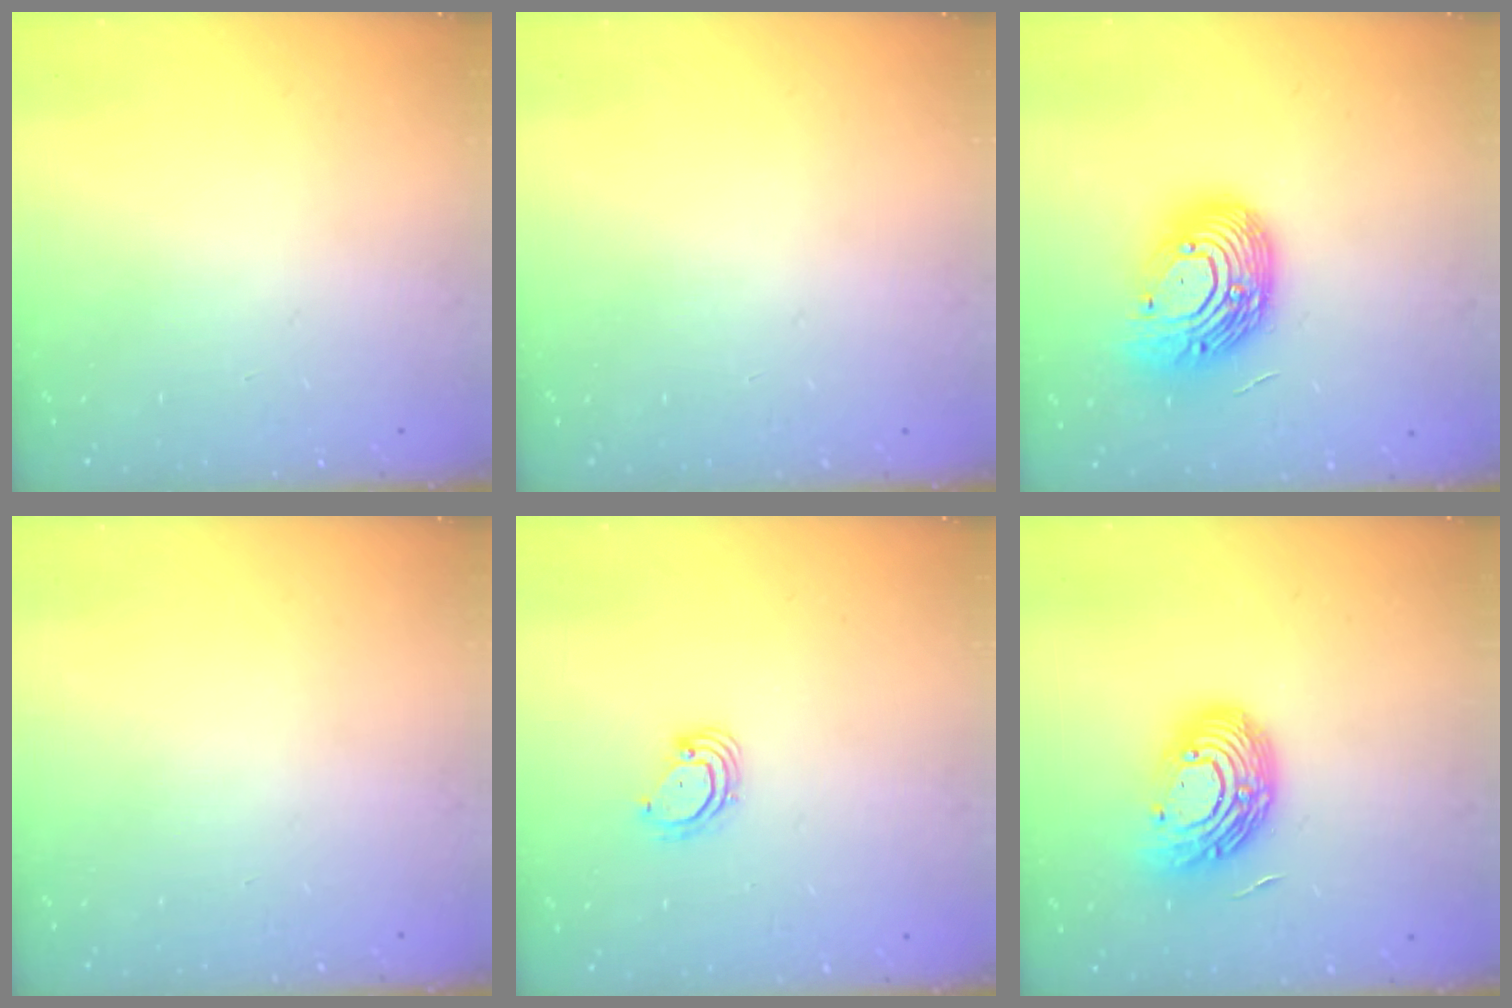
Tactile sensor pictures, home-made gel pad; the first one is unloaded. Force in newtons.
{"total": 0.0}
{"total": 17.8, "press": 17.7, "slide": 1.4}
{"total": 0.0}
{"total": 3.9, "press": 3.9, "slide": 0.1}
{"total": 14.5, "press": 14.5, "slide": 1.0}